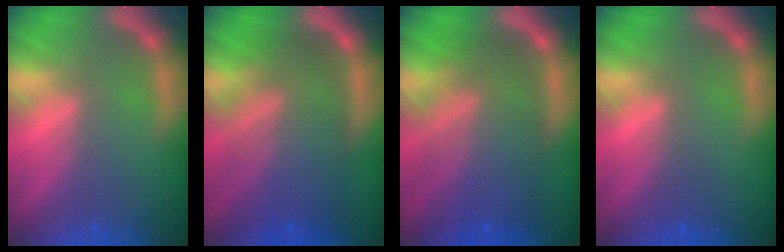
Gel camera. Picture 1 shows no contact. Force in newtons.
{"total": 10.0}
{"total": 10.0}
{"total": 1.0}